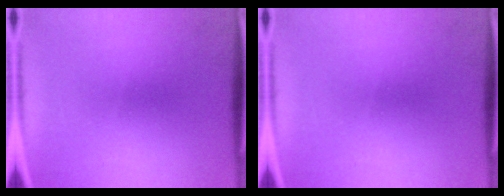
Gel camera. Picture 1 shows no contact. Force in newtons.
{"total": 0.0}